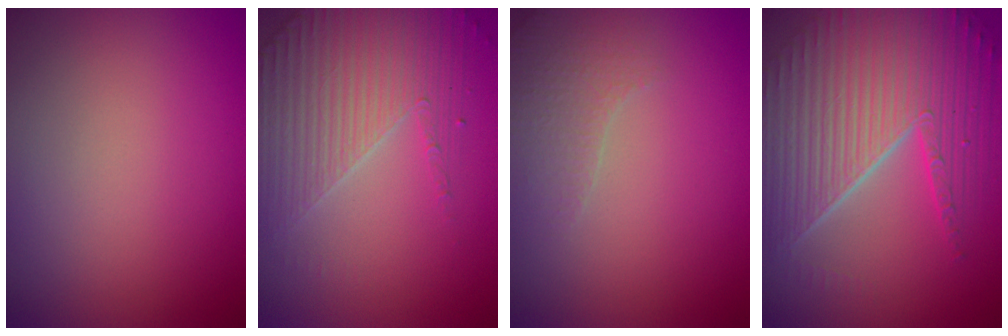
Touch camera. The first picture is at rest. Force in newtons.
{"total": 4.0, "press": 3.6, "slide": 1.9}
{"total": 2.3, "press": 2.2, "slide": 0.7}
{"total": 10.2, "press": 6.6, "slide": 7.8}